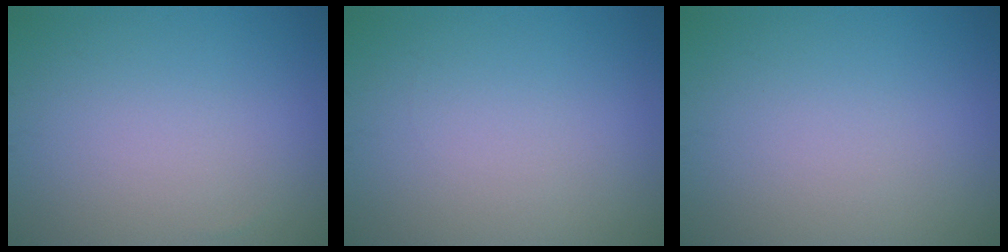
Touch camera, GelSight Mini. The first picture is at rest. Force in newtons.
{"total": 0.0}
{"total": 0.0}